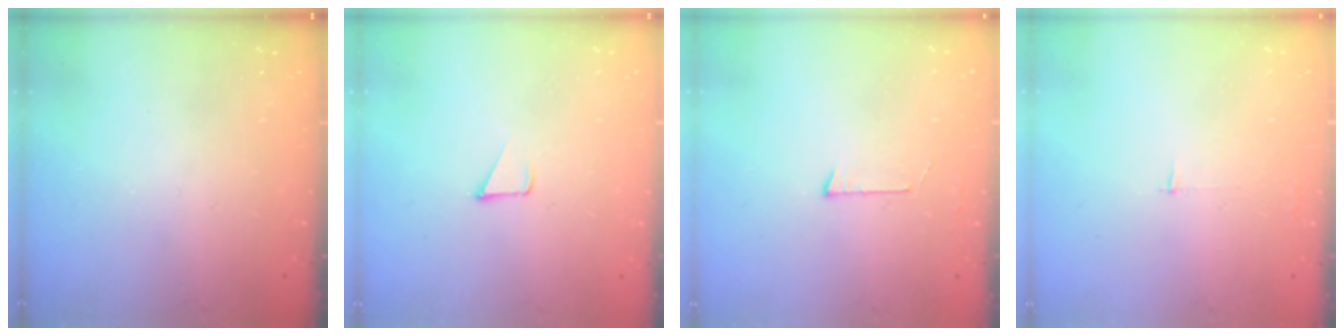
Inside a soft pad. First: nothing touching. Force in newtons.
{"total": 1.8, "press": 1.7, "slide": 0.1}
{"total": 2.7, "press": 2.7, "slide": 0.2}
{"total": 2.5, "press": 2.5, "slide": 0.2}